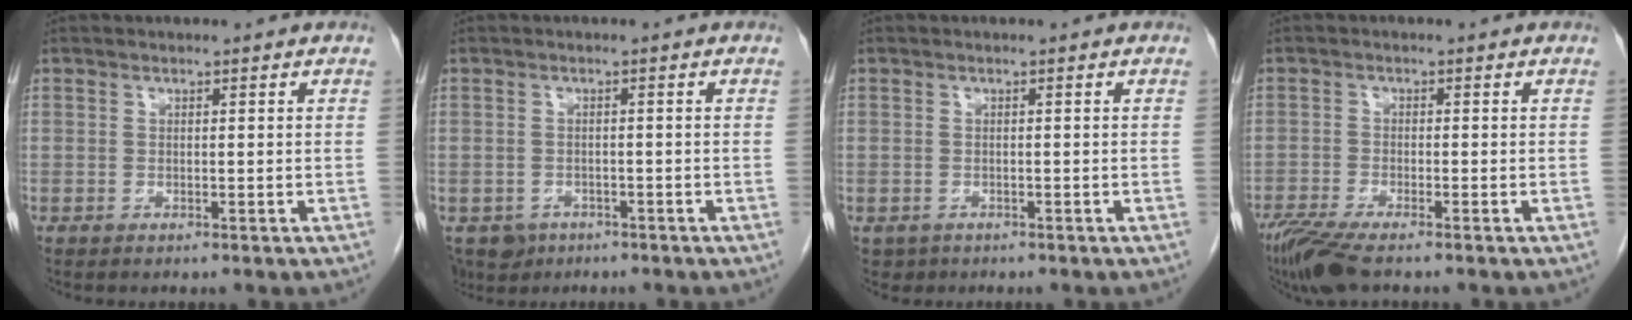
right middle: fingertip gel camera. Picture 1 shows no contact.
{"total": 4.2, "force": [-2.8, 3.1, 0.9], "torque": [-0.012, 0.001, -0.041]}
{"total": 1.6, "force": [-0.9, 1.4, 0.2], "torque": [-0.009, 0.002, -0.008]}
{"total": 6.0, "force": [-4.6, 0.5, 3.8], "torque": [-0.074, -0.017, -0.085]}